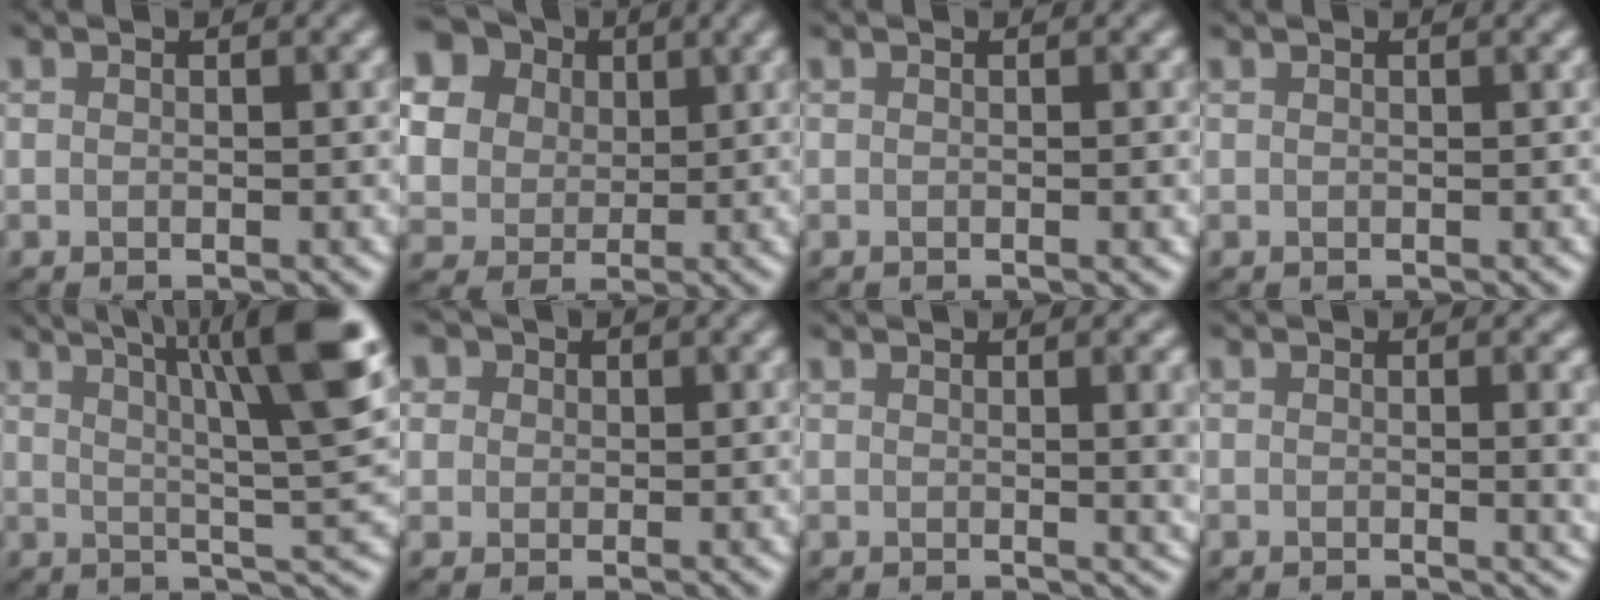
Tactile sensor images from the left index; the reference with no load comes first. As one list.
[{"total": 12.4, "force": [5.4, 10.1, 4.9], "torque": [-0.142, 0.015, 0.095]}, {"total": 1.2, "force": [0.0, 0.3, 1.1], "torque": [-0.008, 0.002, -0.004]}, {"total": 0.9, "force": [0.6, 0.3, 0.6], "torque": [-0.005, 0.003, 0.003]}, {"total": 11.0, "force": [4.8, 1.9, 9.7], "torque": [-0.135, 0.023, 0.078]}, {"total": 4.1, "force": [2.2, 3.0, 1.8], "torque": [-0.048, 0.012, 0.027]}, {"total": 5.6, "force": [1.4, 2.1, 5.0], "torque": [-0.031, 0.007, 0.020]}, {"total": 3.9, "force": [0.2, 1.4, 3.7], "torque": [-0.028, 0.001, 0.005]}]